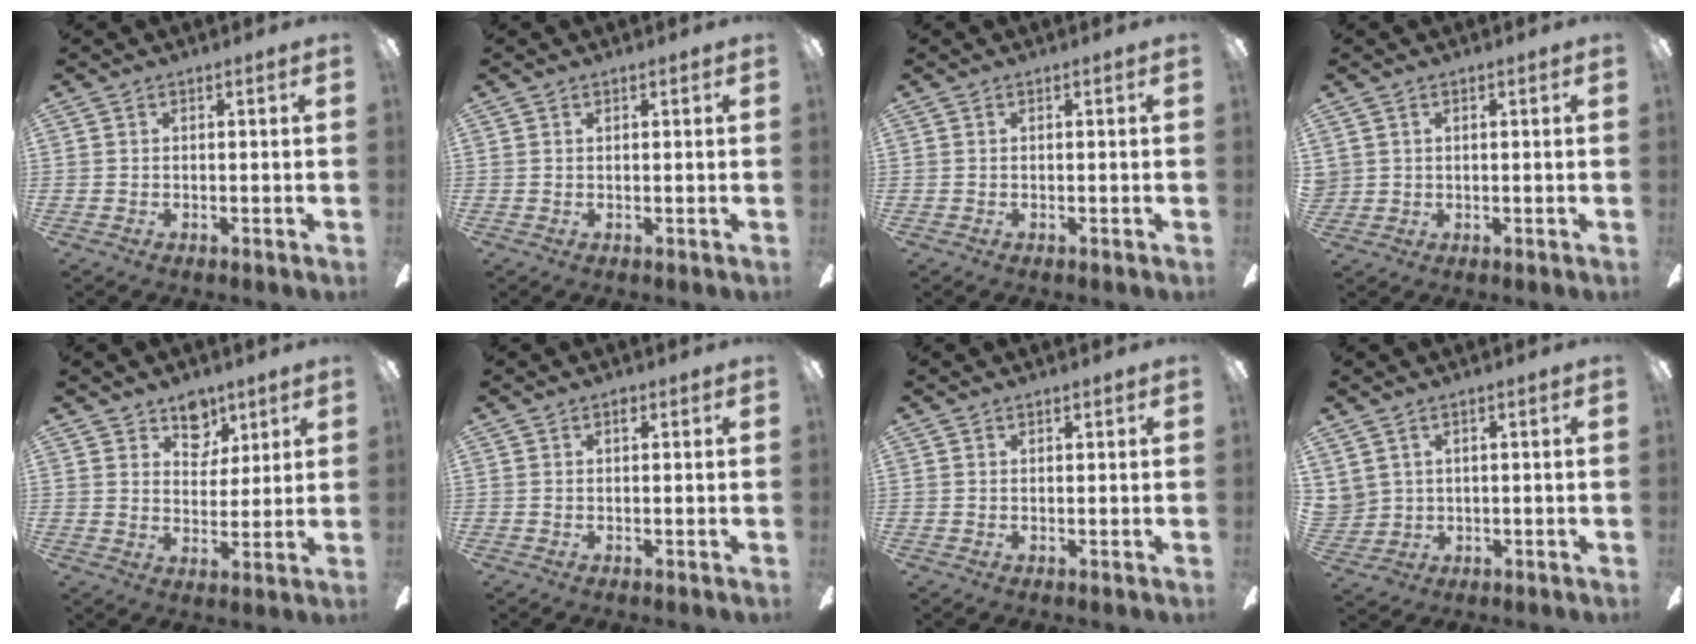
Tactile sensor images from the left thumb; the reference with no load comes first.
{"total": 0.6, "force": [0.6, 0.2, 0.0], "torque": [-0.002, -0.002, 0.012]}
{"total": 0.0}
{"total": 2.1, "force": [1.3, 1.7, -0.1], "torque": [-0.003, 0.002, 0.026]}
{"total": 8.0, "force": [5.5, 5.4, 2.5], "torque": [-0.023, -0.032, 0.099]}
{"total": 1.1, "force": [0.8, 0.6, 0.6], "torque": [0.003, -0.006, 0.011]}
{"total": 1.0, "force": [0.9, 0.4, 0.0], "torque": [0.008, -0.005, 0.016]}
{"total": 4.2, "force": [2.5, 3.4, -0.1], "torque": [-0.018, -0.006, 0.053]}